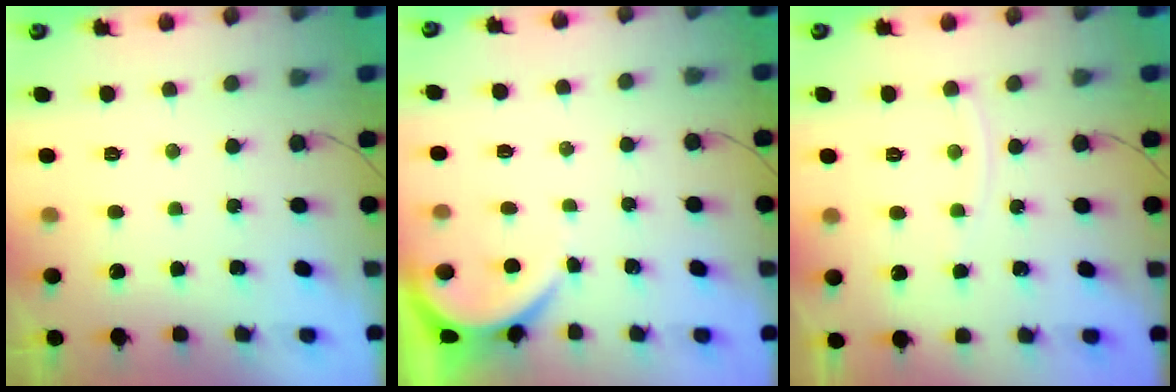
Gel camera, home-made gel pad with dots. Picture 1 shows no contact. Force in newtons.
{"total": 2.9, "press": 2.8, "slide": 0.3}
{"total": 3.3, "press": 3.2, "slide": 0.4}